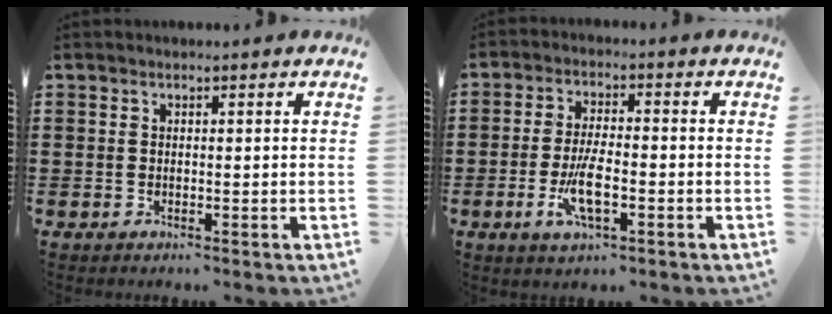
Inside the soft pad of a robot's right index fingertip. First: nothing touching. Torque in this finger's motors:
{"motor_torque": [1.67, 0.46, 0.41, 0.18]}